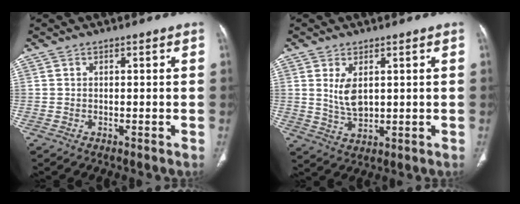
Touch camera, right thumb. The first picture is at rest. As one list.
[{"total": 5.4, "force": [1.5, 2.9, 4.3], "torque": [-0.077, -0.014, 0.041]}]